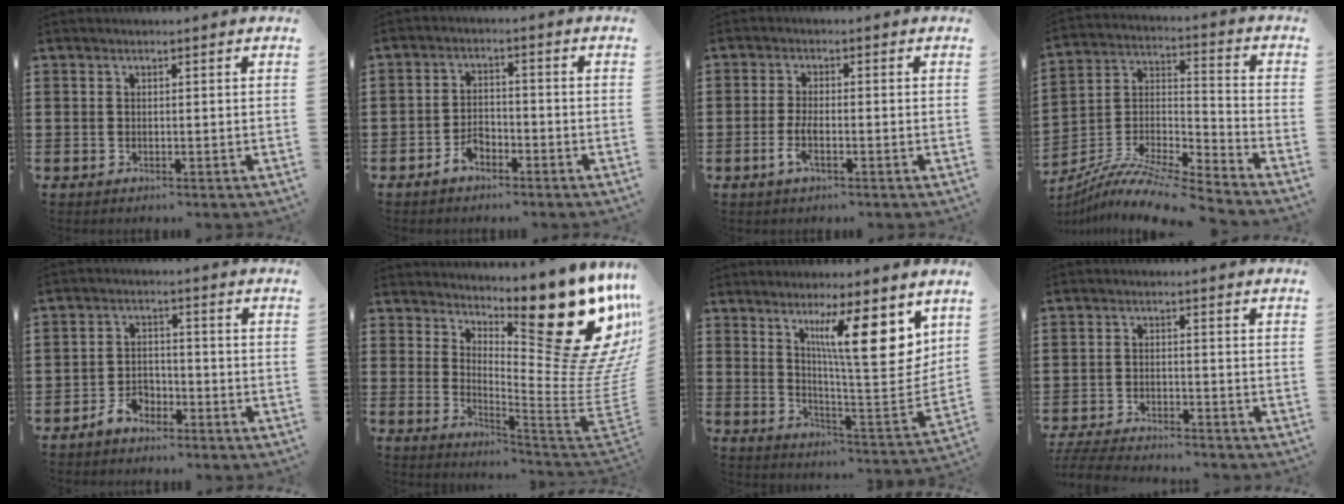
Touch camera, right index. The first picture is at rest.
{"total": 3.2, "force": [-2.4, 1.5, 1.3], "torque": [-0.026, 0.009, -0.049]}
{"total": 3.2, "force": [-1.4, 0.6, 2.8], "torque": [-0.063, -0.007, -0.027]}
{"total": 9.8, "force": [-8.9, 0.6, 3.9], "torque": [-0.078, 0.001, -0.182]}
{"total": 3.6, "force": [-2.8, 1.9, 1.2], "torque": [-0.032, 0.011, -0.059]}
{"total": 19.7, "force": [10.0, 6.8, 15.7], "torque": [-0.212, -0.080, 0.163]}
{"total": 12.7, "force": [6.8, 2.7, 10.4], "torque": [-0.173, -0.034, 0.108]}
{"total": 4.5, "force": [-4.5, 0.0, 0.6], "torque": [-0.024, -0.008, -0.093]}